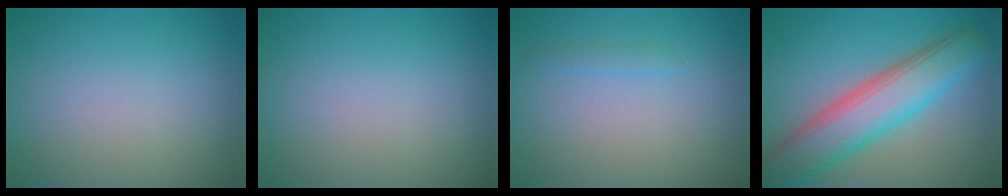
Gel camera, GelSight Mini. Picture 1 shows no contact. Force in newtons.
{"total": 0.0}
{"total": 0.7, "press": 0.7, "slide": 0.1}
{"total": 8.1, "press": 8.1, "slide": 0.5}